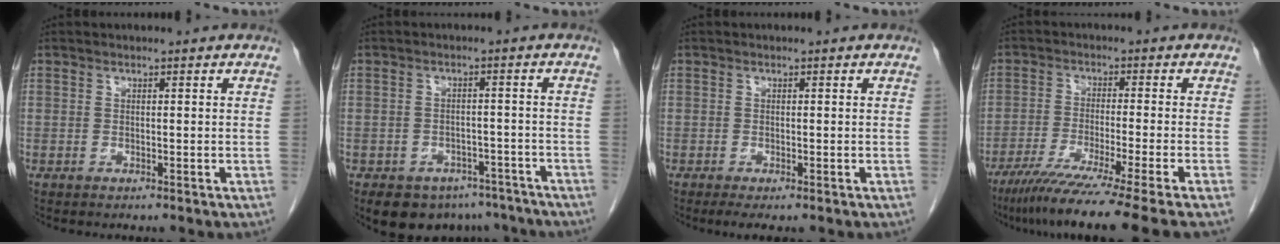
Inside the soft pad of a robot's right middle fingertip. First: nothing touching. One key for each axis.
{"total": 9.3, "fx": -7.2, "fy": 5.5, "fz": 2.2, "tx": -0.019, "ty": 0.010, "tz": -0.086}
{"total": 2.2, "fx": -1.5, "fy": 0.5, "fz": 1.5, "tx": -0.022, "ty": -0.007, "tz": -0.022}
{"total": 15.3, "fx": -12.0, "fy": -2.6, "fz": 9.0, "tx": -0.130, "ty": -0.057, "tz": -0.189}